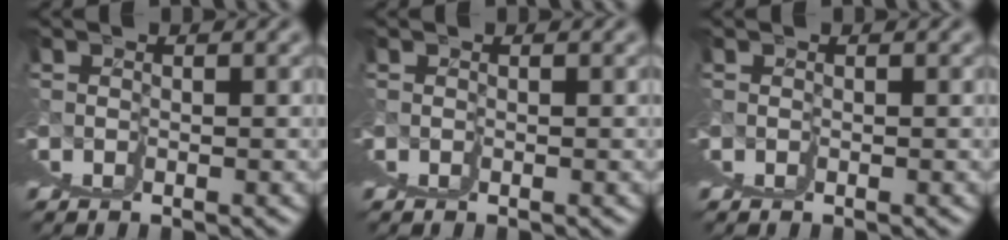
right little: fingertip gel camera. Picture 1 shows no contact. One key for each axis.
{"total": 0.0}
{"total": 0.0}